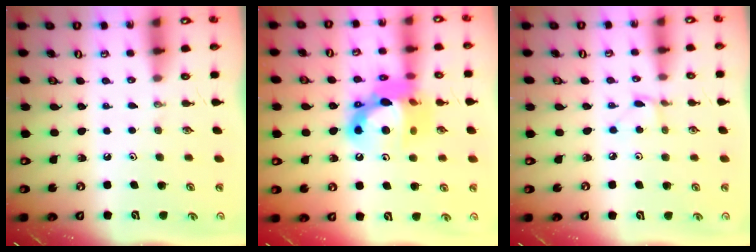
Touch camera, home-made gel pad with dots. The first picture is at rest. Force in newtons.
{"total": 16.5, "press": 16.4, "slide": 1.6}
{"total": 2.4, "press": 2.3, "slide": 0.3}